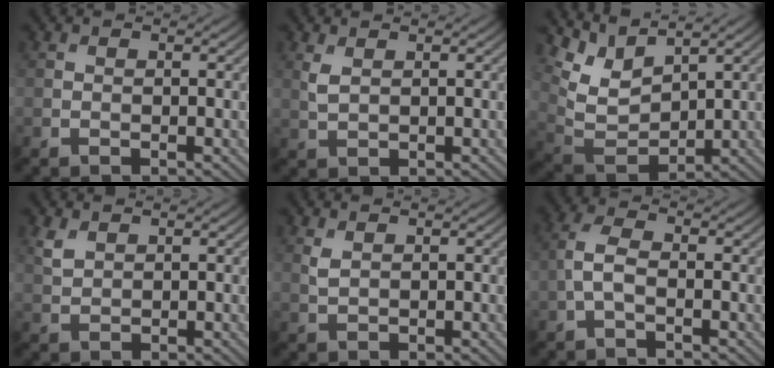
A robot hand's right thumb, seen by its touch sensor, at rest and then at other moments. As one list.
[{"total": 1.8, "force": [0.9, 0.8, 1.3], "torque": [-0.039, 0.000, 0.023]}, {"total": 7.2, "force": [4.6, 3.3, 4.5], "torque": [-0.108, -0.005, 0.097]}, {"total": 2.1, "force": [1.4, 1.1, 1.1], "torque": [-0.034, -0.001, 0.034]}, {"total": 1.3, "force": [0.9, 0.5, 0.9], "torque": [-0.028, -0.002, 0.022]}, {"total": 3.4, "force": [-0.9, 1.5, 2.9], "torque": [-0.072, 0.007, -0.026]}]